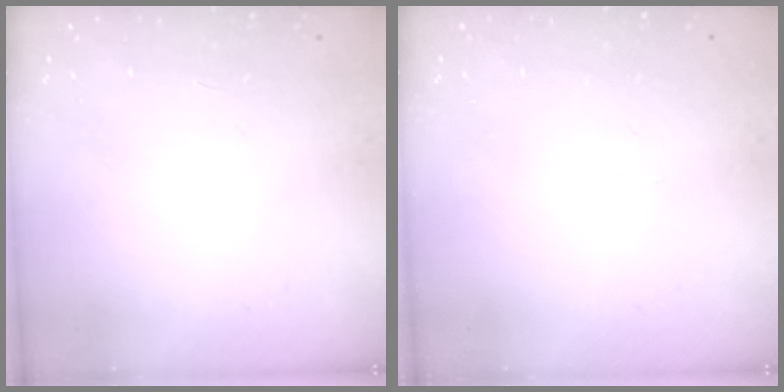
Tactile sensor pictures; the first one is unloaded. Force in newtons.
{"total": 0.0}